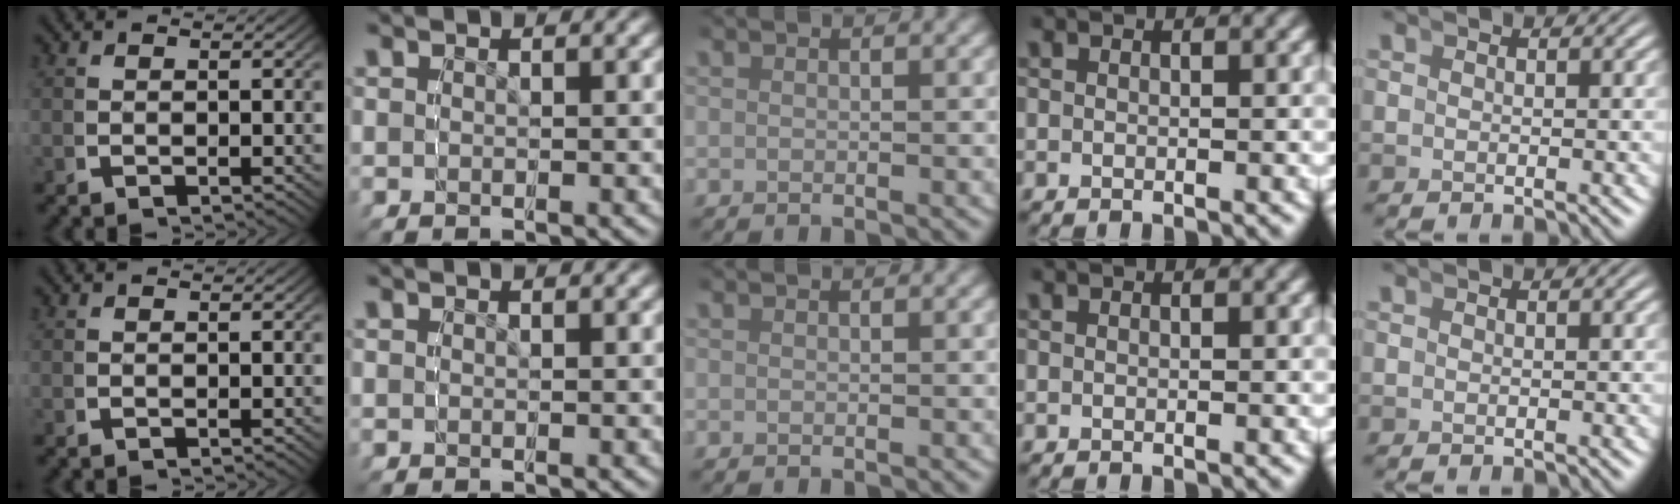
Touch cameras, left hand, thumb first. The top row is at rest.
{}